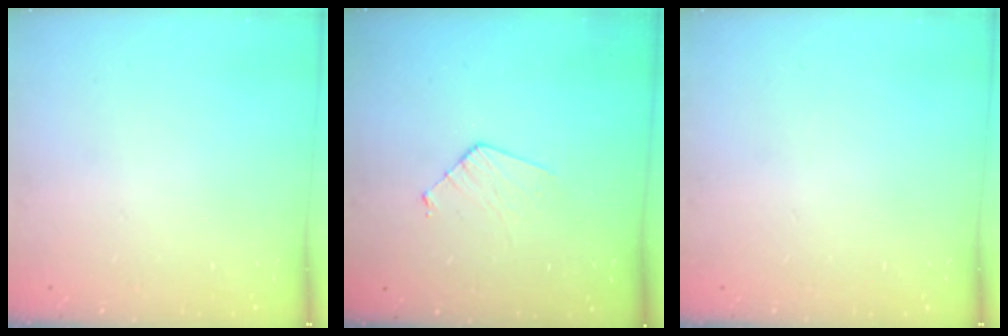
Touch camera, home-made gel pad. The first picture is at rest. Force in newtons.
{"total": 5.8, "press": 5.8, "slide": 0.5}
{"total": 0.0}